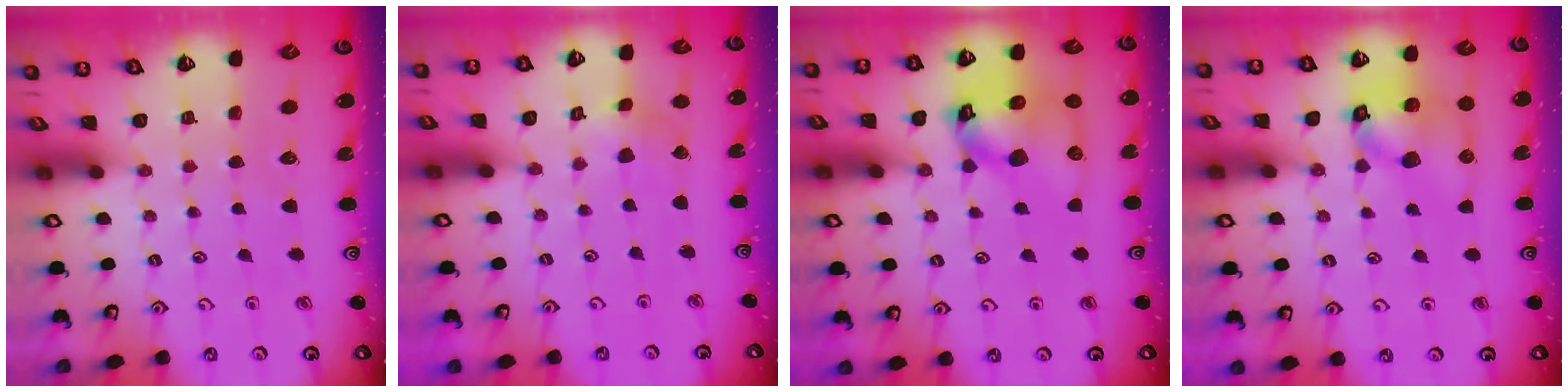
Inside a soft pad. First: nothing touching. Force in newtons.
{"total": 2.7, "press": 2.7, "slide": 0.2}
{"total": 17.8, "press": 17.6, "slide": 2.4}
{"total": 12.9, "press": 12.7, "slide": 1.8}